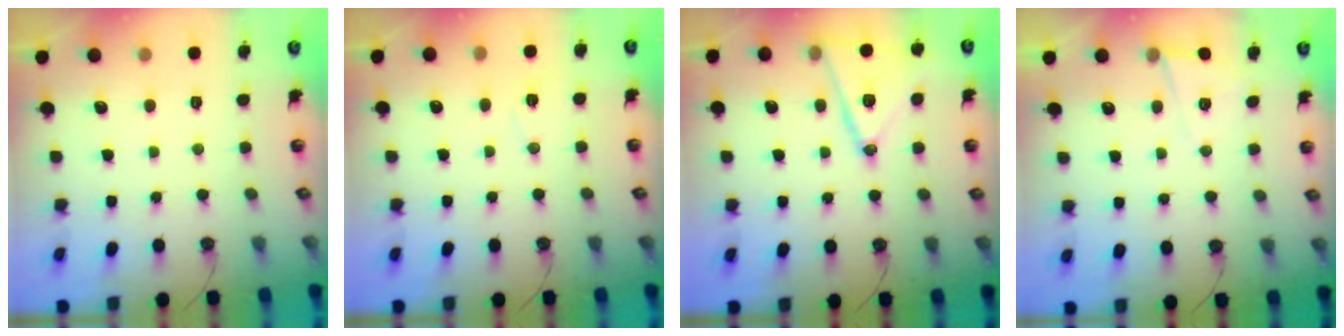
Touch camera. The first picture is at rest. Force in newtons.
{"total": 6.9, "press": 5.1, "slide": 4.6}
{"total": 15.0, "press": 14.6, "slide": 3.4}
{"total": 4.6, "press": 4.5, "slide": 1.0}